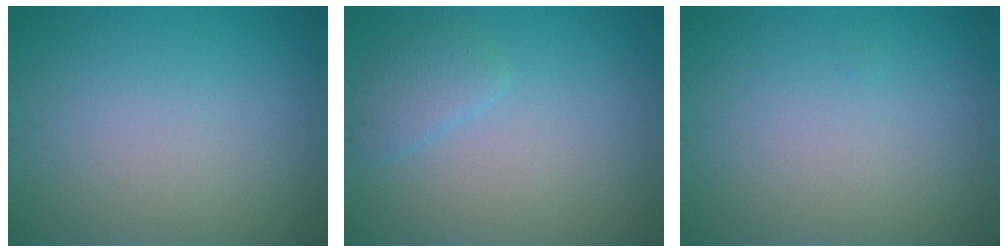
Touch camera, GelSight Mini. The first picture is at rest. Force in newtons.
{"total": 1.7, "press": 1.7, "slide": 0.1}
{"total": 0.0}